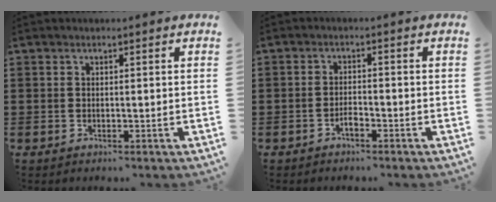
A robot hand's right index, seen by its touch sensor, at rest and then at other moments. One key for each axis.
{"total": 1.8, "fx": -1.3, "fy": 0.6, "fz": 1.1, "tx": -0.025, "ty": 0.001, "tz": -0.024}